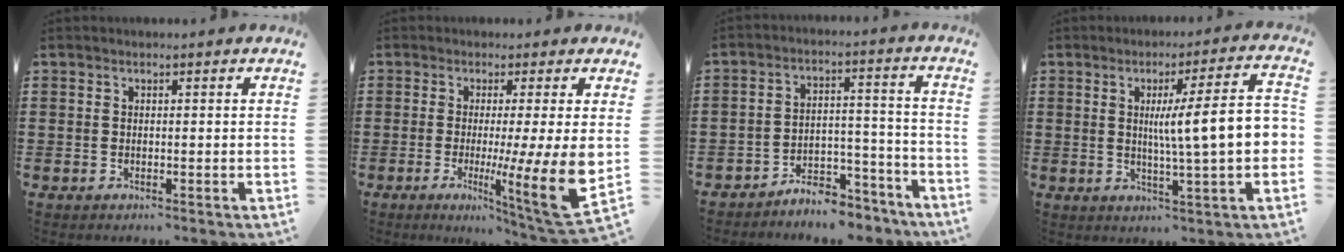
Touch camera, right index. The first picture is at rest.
{"total": 10.9, "force": [-0.6, 0.8, 10.9], "torque": [-0.176, -0.034, -0.009]}
{"total": 5.8, "force": [-5.6, 1.1, 1.0], "torque": [-0.015, 0.018, -0.110]}
{"total": 10.4, "force": [0.5, 0.7, 10.3], "torque": [-0.168, -0.007, 0.003]}